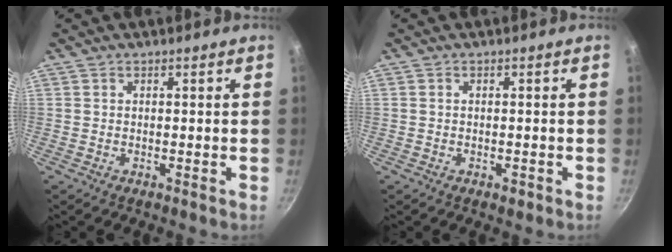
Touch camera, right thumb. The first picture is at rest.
{"total": 1.4, "force": [-0.6, 0.8, 0.9], "torque": [-0.011, 0.002, -0.008]}